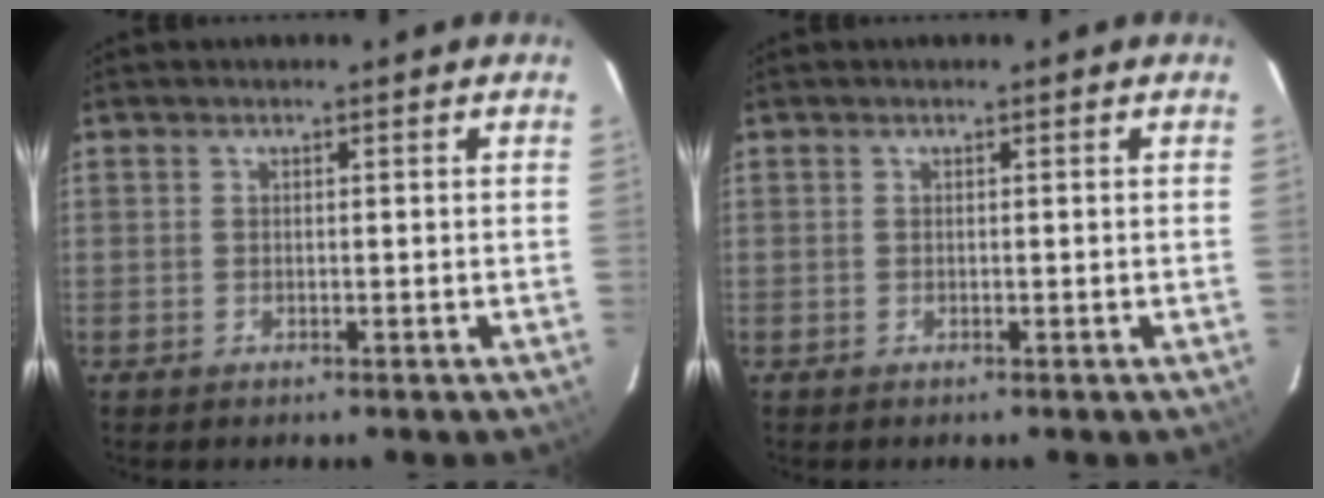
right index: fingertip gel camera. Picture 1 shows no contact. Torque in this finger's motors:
{"motor_torque": [0.00, 0.00, 0.01, 0.00]}